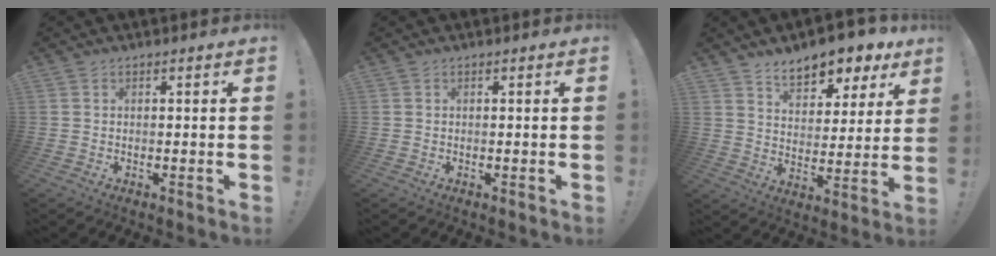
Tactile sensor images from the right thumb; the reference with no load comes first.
{"total": 0.0}
{"total": 10.5, "force": [8.1, 5.0, 4.6], "torque": [-0.057, -0.061, 0.144]}